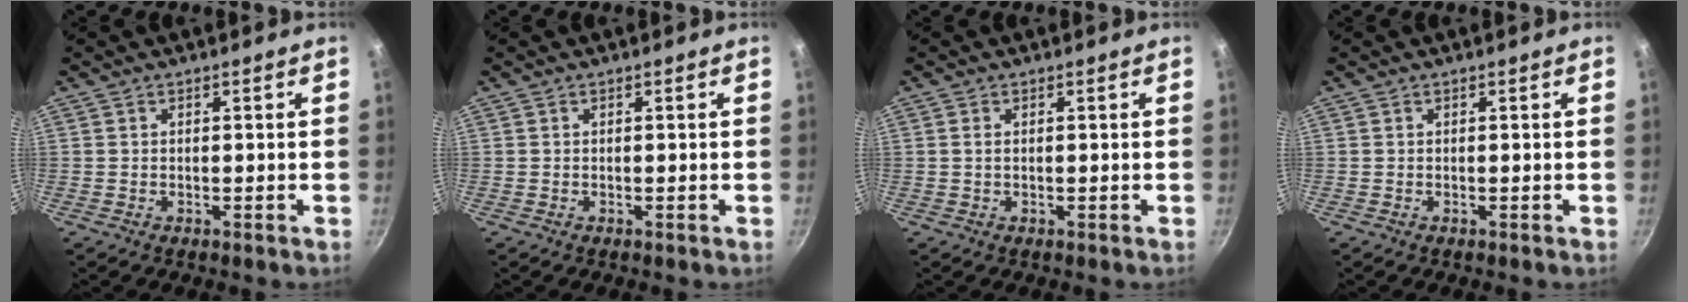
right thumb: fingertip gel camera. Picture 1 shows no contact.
{"total": 0.0}
{"total": 0.9, "force": [0.1, 0.5, 0.7], "torque": [-0.014, 0.001, 0.002]}
{"total": 0.0}